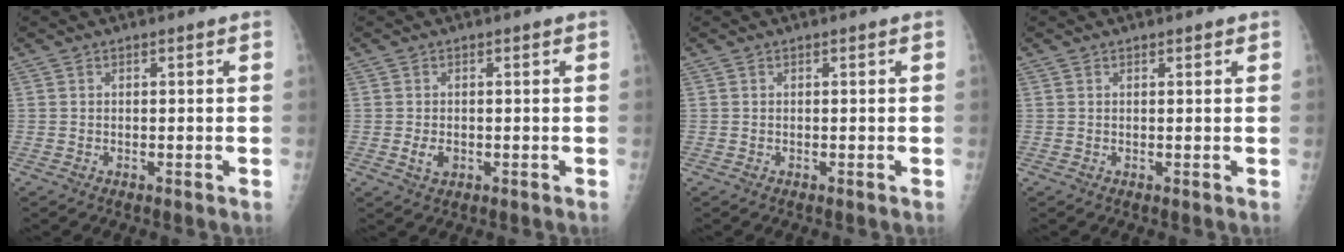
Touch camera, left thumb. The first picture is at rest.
{"total": 2.4, "force": [-0.5, 1.6, 1.7], "torque": [-0.028, -0.001, -0.005]}
{"total": 0.0}
{"total": 0.6, "force": [0.5, 0.2, 0.4], "torque": [-0.005, -0.001, 0.007]}